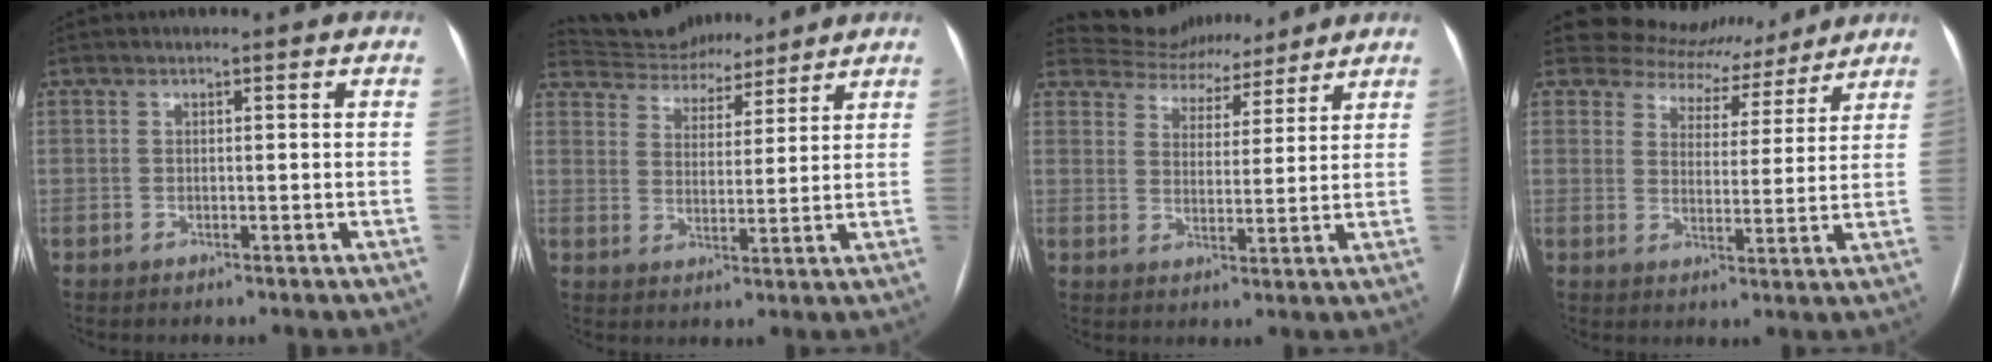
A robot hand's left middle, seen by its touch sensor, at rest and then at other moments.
{"total": 12.0, "force": [11.2, 3.6, 2.1], "torque": [-0.031, 0.016, 0.183]}
{"total": 10.7, "force": [9.9, 3.8, 0.8], "torque": [-0.004, 0.011, 0.151]}
{"total": 11.8, "force": [10.3, 5.5, 1.4], "torque": [-0.017, 0.012, 0.133]}